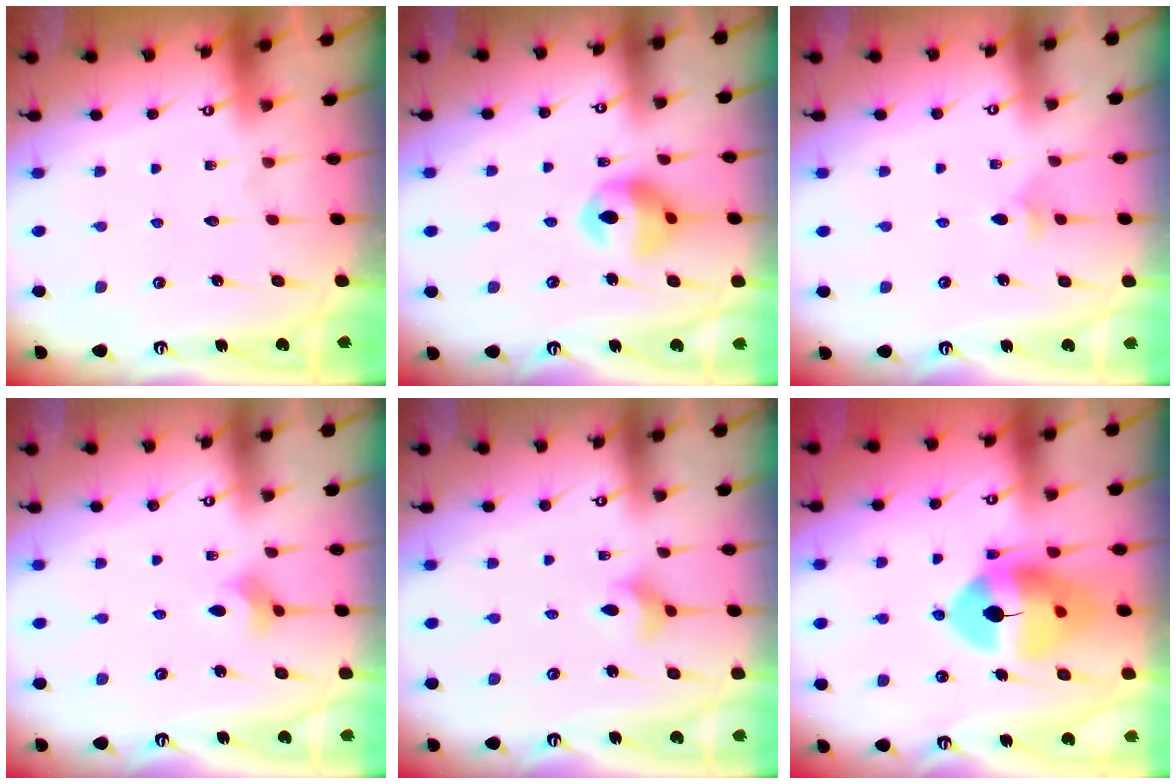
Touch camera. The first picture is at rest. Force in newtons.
{"total": 13.3, "press": 12.6, "slide": 4.1}
{"total": 2.9, "press": 2.8, "slide": 0.9}
{"total": 2.6, "press": 2.5, "slide": 0.6}
{"total": 4.1, "press": 4.1, "slide": 0.8}
{"total": 14.4, "press": 14.3, "slide": 2.2}